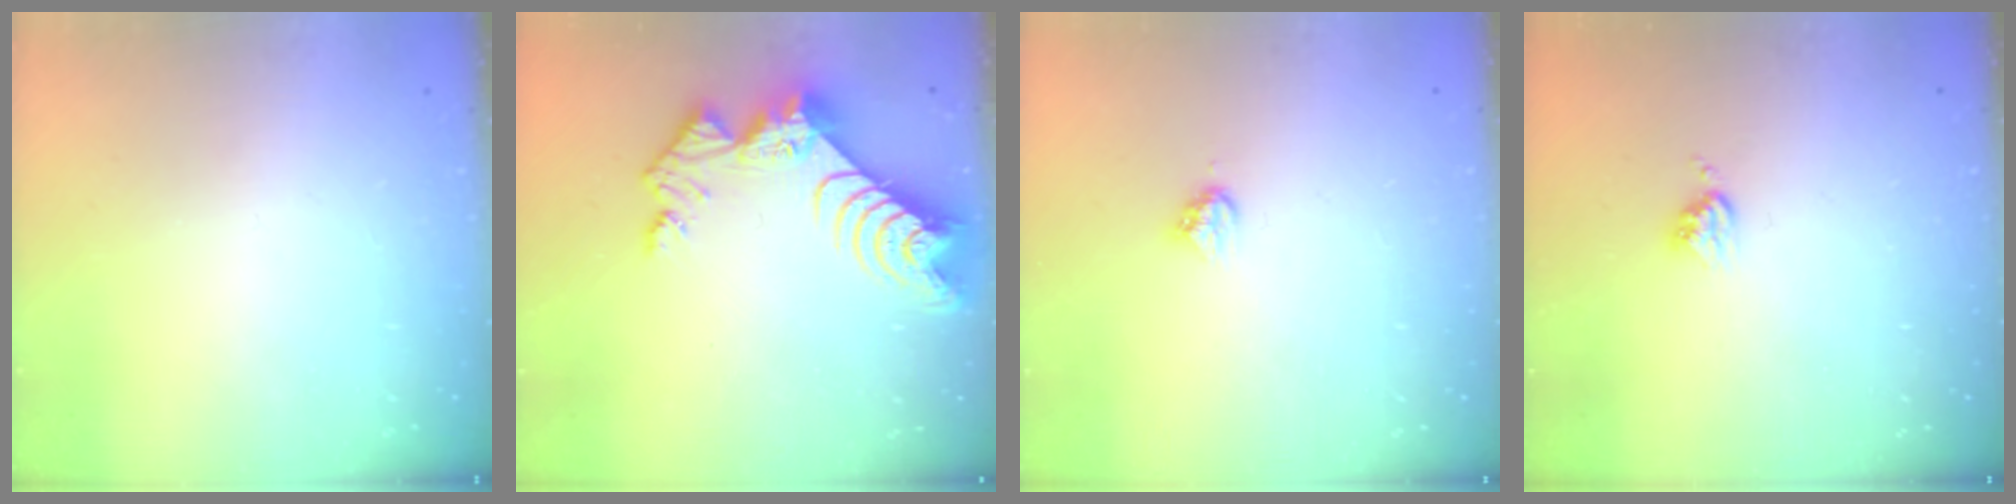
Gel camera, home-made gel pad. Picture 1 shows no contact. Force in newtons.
{"total": 12.5, "press": 12.5, "slide": 1.2}
{"total": 3.9, "press": 3.9, "slide": 0.4}
{"total": 3.8, "press": 3.8, "slide": 0.5}